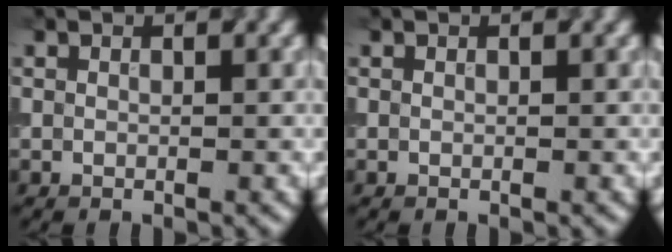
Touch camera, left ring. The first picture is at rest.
{"total": 0.0}